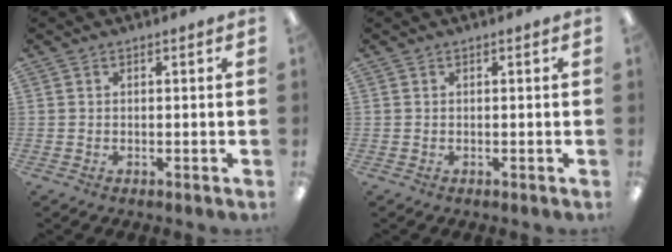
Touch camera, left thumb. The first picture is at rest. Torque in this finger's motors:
{"motor_torque": [-0.04, -0.05, 0.06, 0.01, 0.00]}